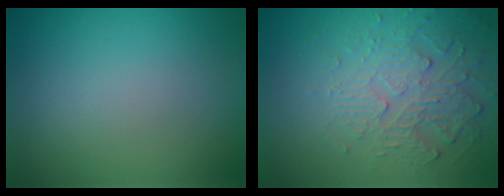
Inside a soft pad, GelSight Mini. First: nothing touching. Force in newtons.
{"total": 4.9, "press": 3.3, "slide": 3.6}